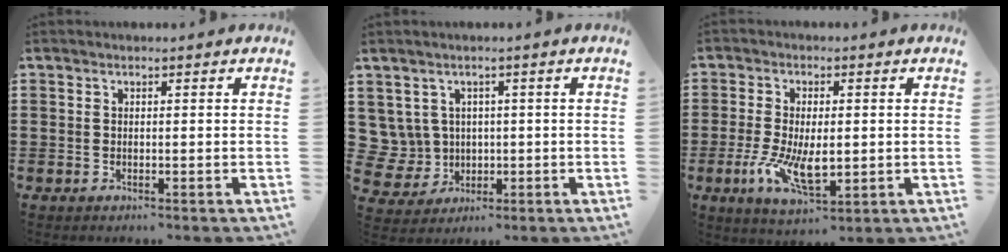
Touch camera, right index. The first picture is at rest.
{"total": 4.5, "force": [1.0, 4.4, 0.5], "torque": [-0.049, 0.003, 0.017]}
{"total": 8.2, "force": [-1.1, 3.8, 7.2], "torque": [-0.151, -0.002, -0.019]}